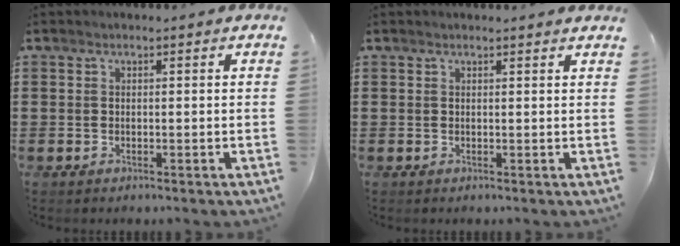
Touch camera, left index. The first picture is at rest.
{"total": 0.5, "force": [0.5, 0.0, 0.1], "torque": [-0.004, -0.003, 0.010]}